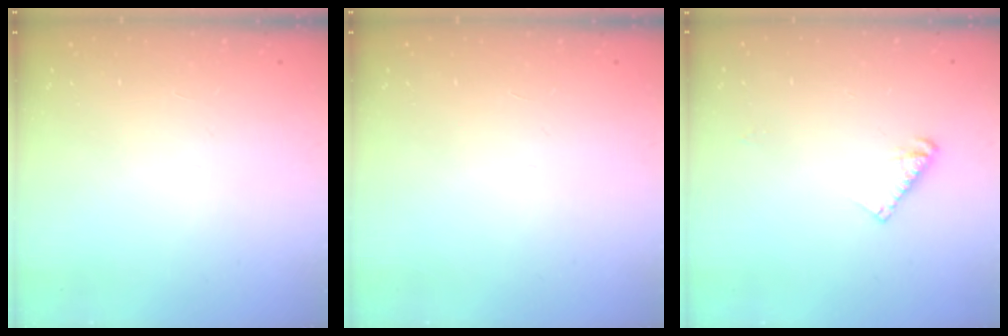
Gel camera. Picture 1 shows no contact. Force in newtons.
{"total": 0.0}
{"total": 5.2, "press": 5.2, "slide": 0.8}